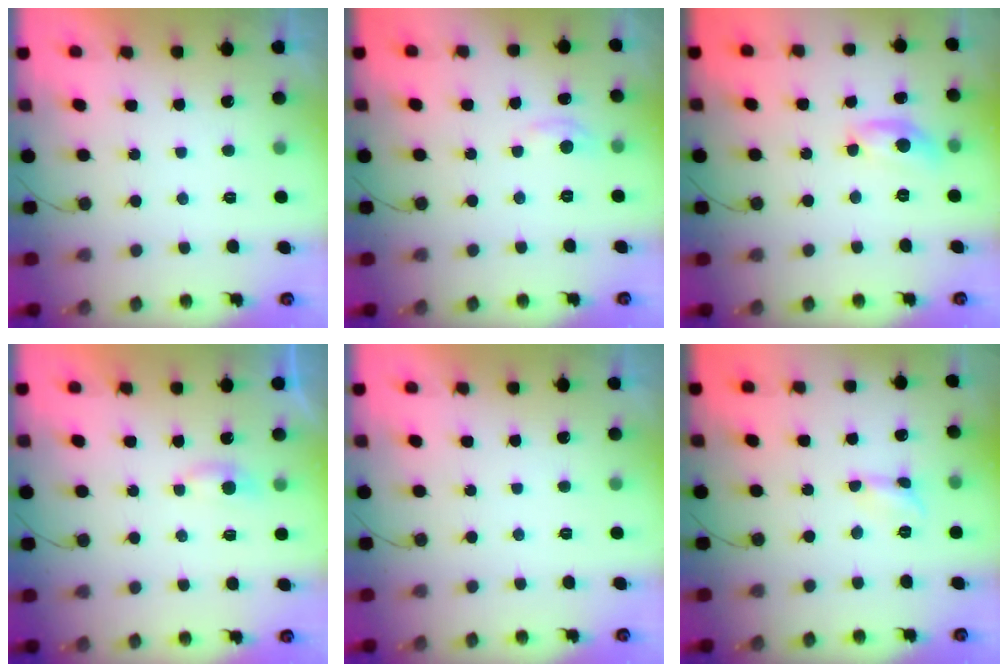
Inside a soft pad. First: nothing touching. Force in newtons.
{"total": 3.1, "press": 3.1, "slide": 0.4}
{"total": 9.7, "press": 9.7, "slide": 0.4}
{"total": 2.7, "press": 2.6, "slide": 0.5}
{"total": 0.0}
{"total": 2.5, "press": 2.5, "slide": 0.3}